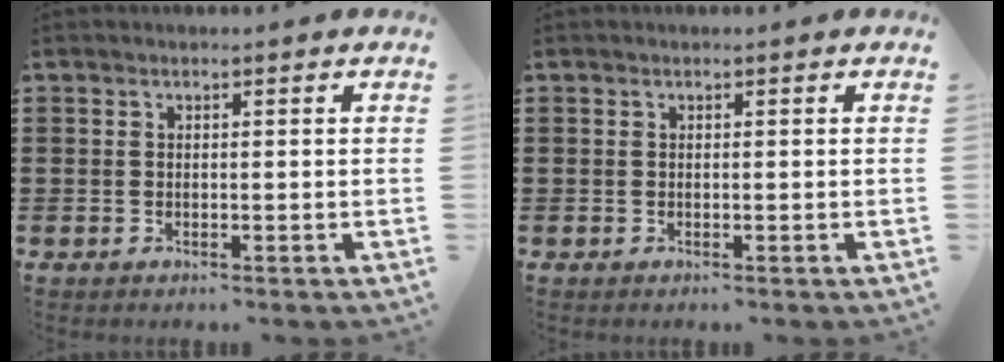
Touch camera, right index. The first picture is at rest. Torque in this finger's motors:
{"motor_torque": [0.00, 0.00, 0.00, 0.00]}